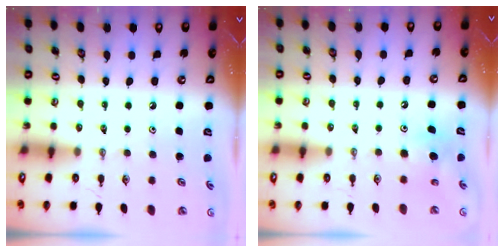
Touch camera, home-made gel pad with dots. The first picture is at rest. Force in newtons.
{"total": 5.4, "press": 5.4, "slide": 0.2}